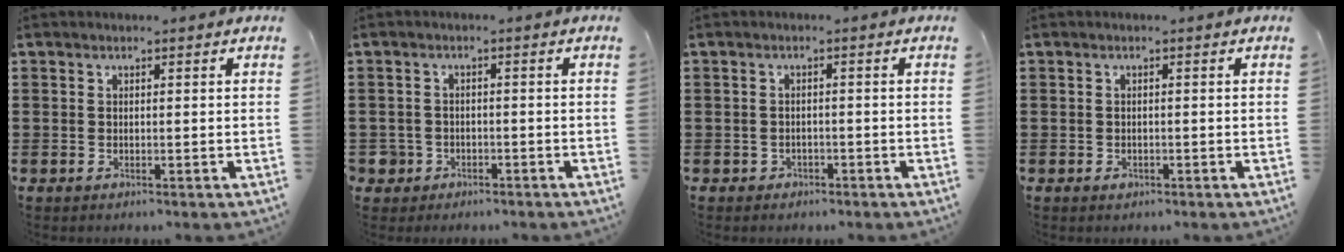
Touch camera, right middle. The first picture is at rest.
{"total": 2.4, "force": [-1.6, 1.8, 0.4], "torque": [-0.020, -0.002, -0.039]}
{"total": 1.1, "force": [-0.9, 0.6, 0.0], "torque": [-0.006, -0.001, -0.020]}
{"total": 0.6, "force": [-0.4, 0.4, 0.2], "torque": [-0.006, -0.002, -0.008]}